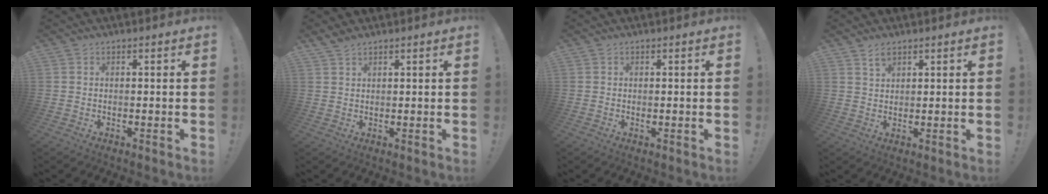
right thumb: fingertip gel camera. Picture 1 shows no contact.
{"total": 2.4, "force": [2.1, 0.8, 0.9], "torque": [-0.013, -0.012, 0.039]}
{"total": 0.0}
{"total": 3.0, "force": [2.3, 1.4, 1.4], "torque": [-0.007, -0.016, 0.039]}